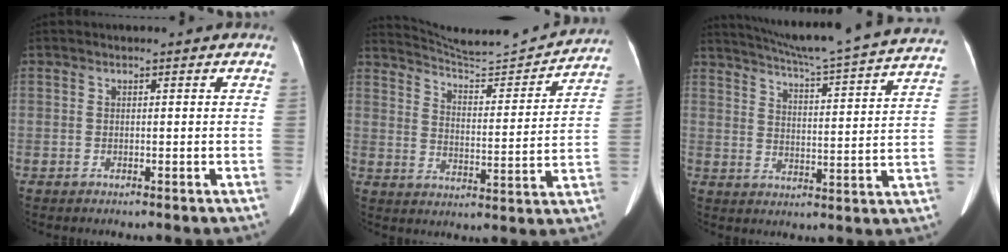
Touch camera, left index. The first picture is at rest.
{"total": 16.0, "force": [15.7, -0.1, 3.5], "torque": [-0.065, -0.039, 0.219]}
{"total": 26.3, "force": [24.0, -0.3, 10.6], "torque": [-0.178, -0.054, 0.305]}